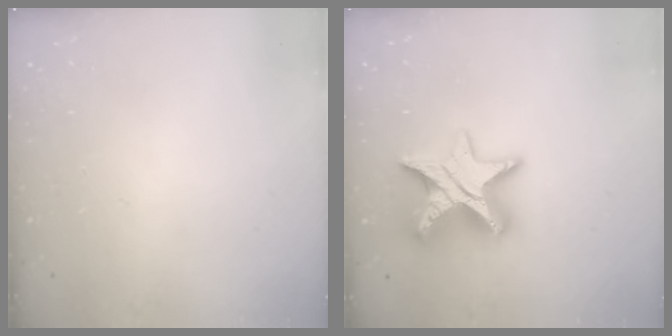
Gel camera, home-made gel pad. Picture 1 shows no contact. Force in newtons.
{"total": 15.0, "press": 14.9, "slide": 1.0}